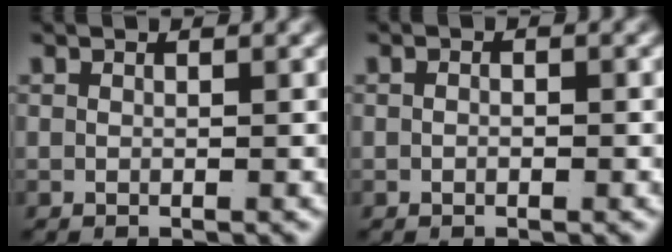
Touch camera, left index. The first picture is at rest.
{"total": 0.6, "force": [-0.4, 0.3, 0.4], "torque": [-0.008, -0.002, -0.008]}